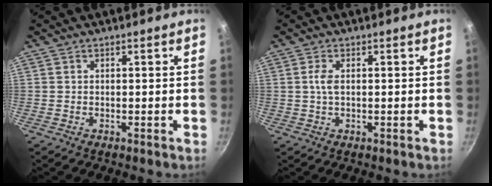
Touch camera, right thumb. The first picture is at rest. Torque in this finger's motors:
{"motor_torque": [-0.06, -0.17, 0.47, -0.07, 0.03]}